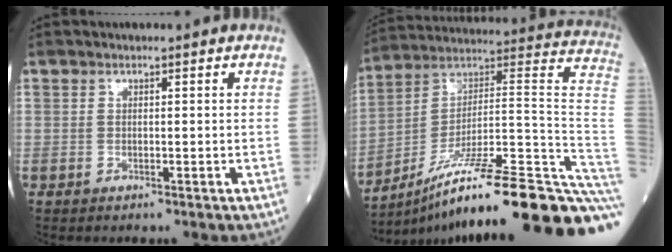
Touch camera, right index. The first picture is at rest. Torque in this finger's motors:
{"motor_torque": [-0.61, -1.34, 0.74, 0.17]}